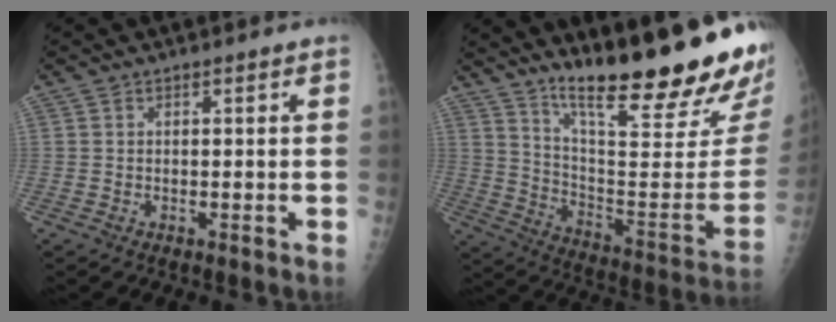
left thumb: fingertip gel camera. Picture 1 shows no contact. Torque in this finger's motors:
{"motor_torque": [2.16, -0.90, 1.38, -1.39, 0.33]}